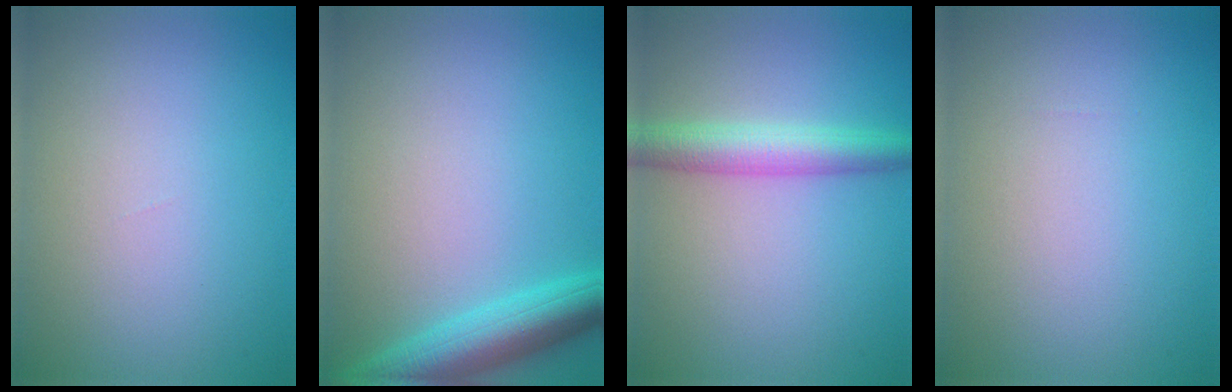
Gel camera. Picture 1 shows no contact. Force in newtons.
{"total": 5.1, "press": 5.1, "slide": 0.3}
{"total": 4.1, "press": 4.1, "slide": 0.1}
{"total": 0.0}